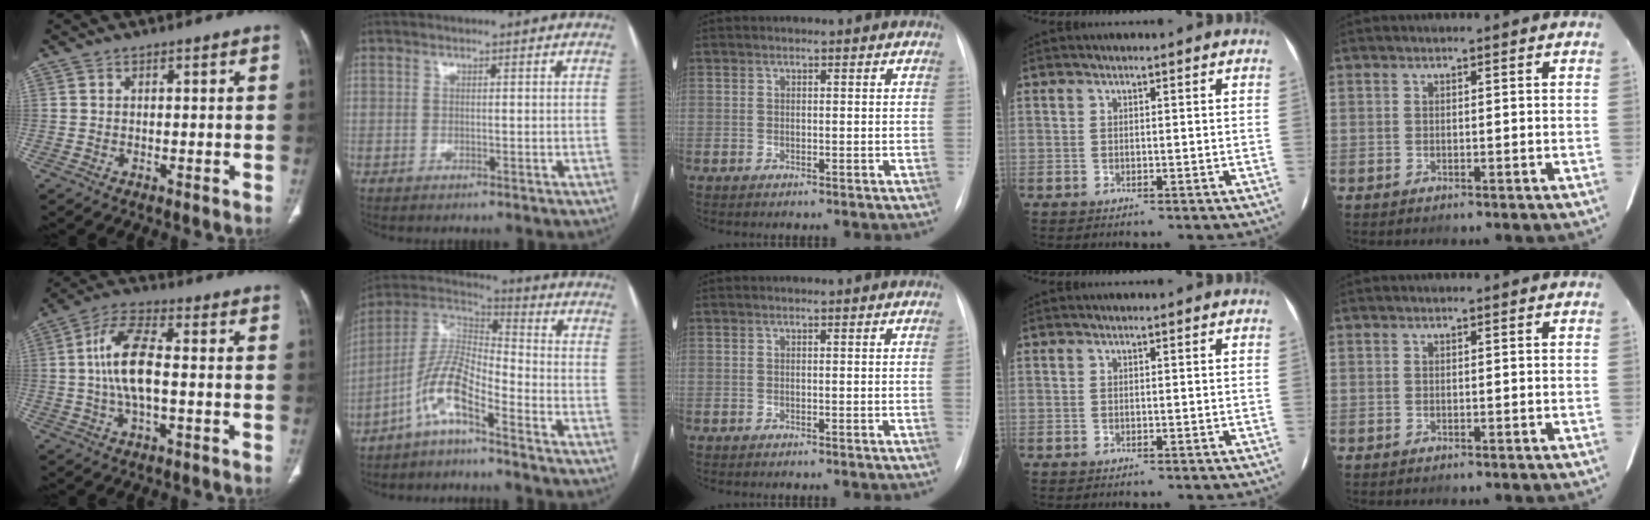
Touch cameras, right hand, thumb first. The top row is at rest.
{"thumb": {"total": 11.0, "force": [-0.1, 4.3, 10.1], "torque": [-0.210, 0.019, -0.007]}, "index": {"total": 9.1, "force": [-5.5, 2.0, 7.0], "torque": [-0.159, 0.016, -0.114]}, "middle": {"total": 0.7, "force": [-0.2, -0.2, 0.7], "torque": [-0.008, 0.001, 0.000]}}